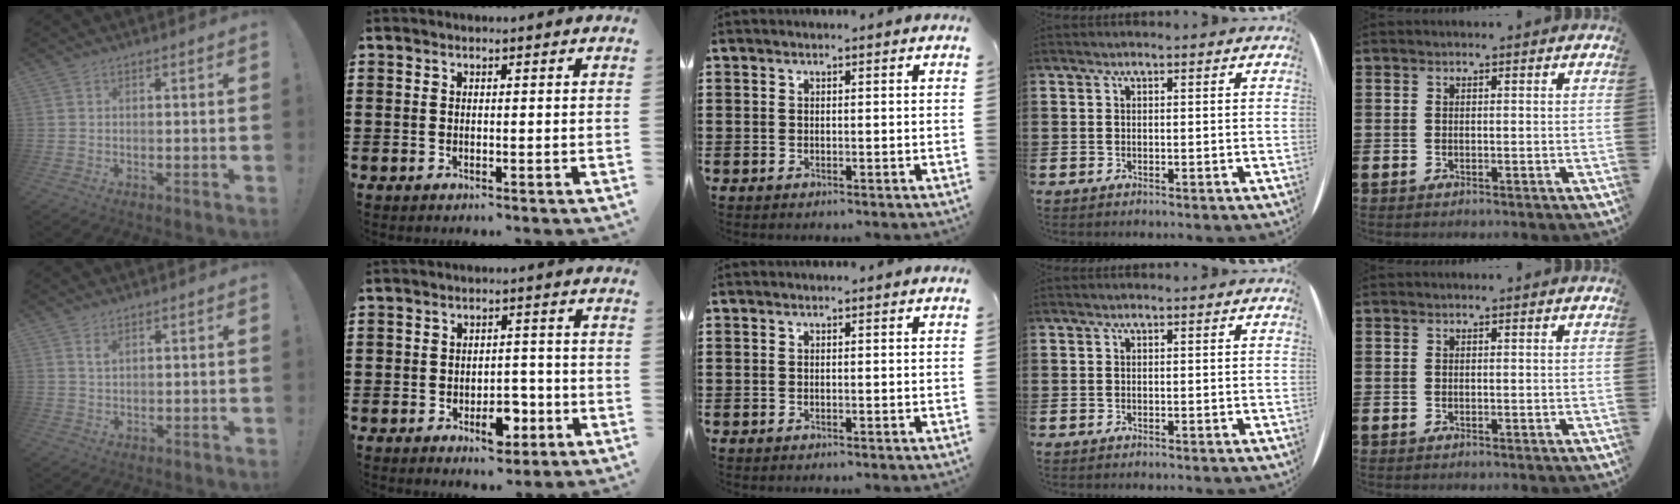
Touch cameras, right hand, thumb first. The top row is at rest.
{"thumb": {"total": 1.6, "force": [1.0, 0.7, 0.9], "torque": [-0.005, -0.008, 0.016]}, "index": {"total": 6.2, "force": [-2.9, 3.4, 4.3], "torque": [-0.057, 0.011, -0.050]}}